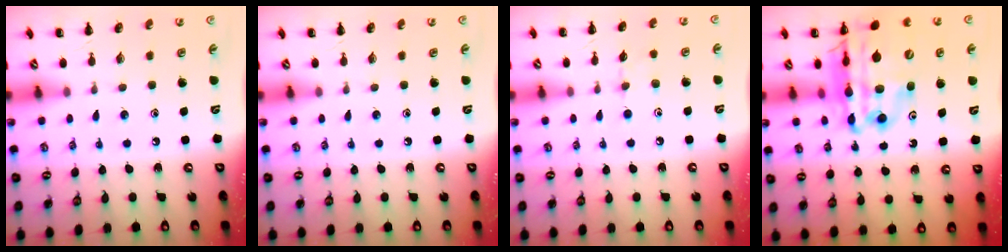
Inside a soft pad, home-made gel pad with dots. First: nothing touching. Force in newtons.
{"total": 0.0}
{"total": 5.9, "press": 5.6, "slide": 1.9}
{"total": 22.2, "press": 21.6, "slide": 5.1}